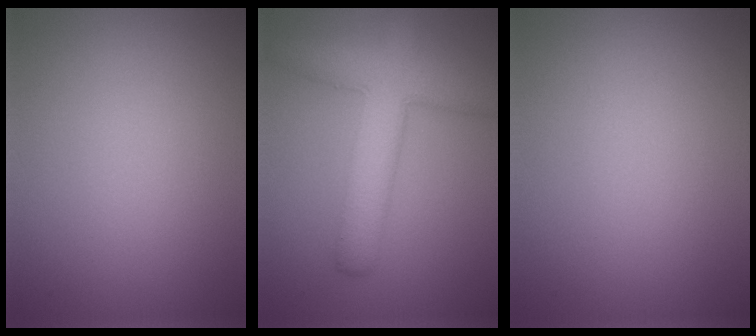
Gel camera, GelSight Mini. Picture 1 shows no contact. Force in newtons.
{"total": 6.1, "press": 6.1, "slide": 0.2}
{"total": 0.0}